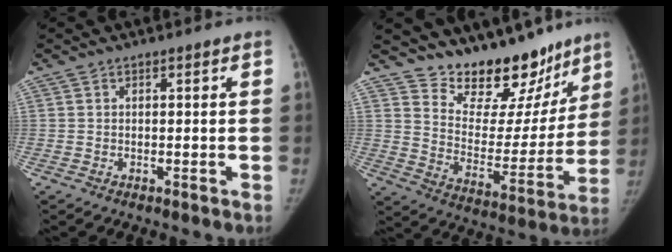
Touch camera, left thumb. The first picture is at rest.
{"total": 19.8, "force": [16.2, 8.7, 7.2], "torque": [-0.050, -0.115, 0.240]}